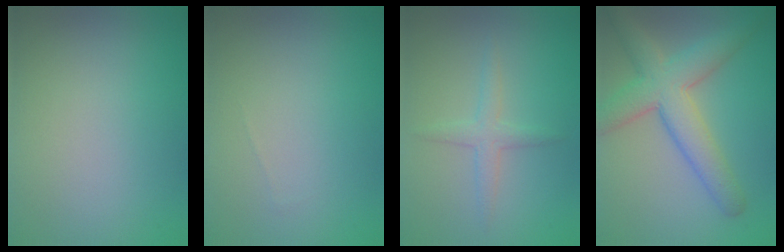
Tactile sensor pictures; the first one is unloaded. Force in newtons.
{"total": 0.0}
{"total": 1.8, "press": 1.8, "slide": 0.1}
{"total": 6.4, "press": 6.4, "slide": 0.5}